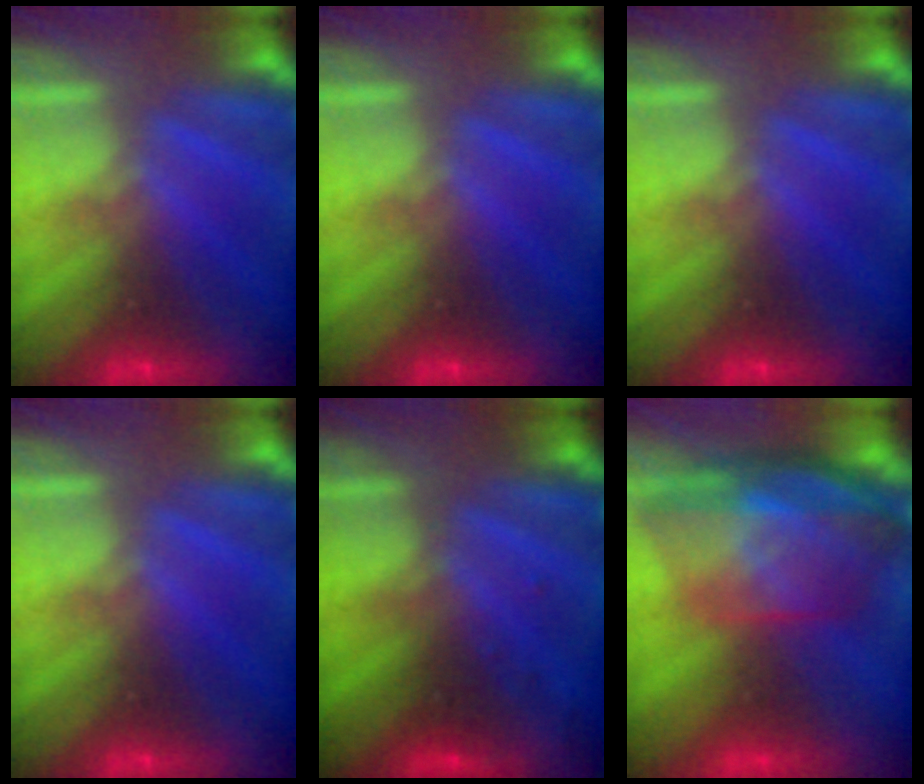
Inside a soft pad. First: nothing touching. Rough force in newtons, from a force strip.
{"total": 0.0}
{"total": 0.0}
{"total": 0.0}
{"total": 2.8}
{"total": 7.3}